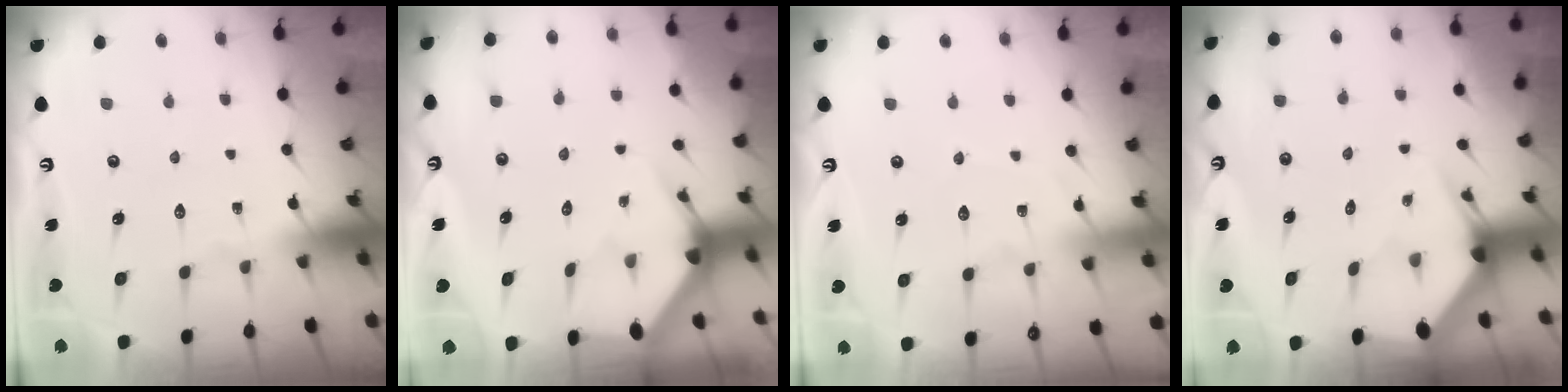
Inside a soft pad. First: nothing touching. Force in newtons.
{"total": 2.9, "press": 2.9, "slide": 0.2}
{"total": 2.9, "press": 2.8, "slide": 0.4}
{"total": 3.2, "press": 3.2, "slide": 0.2}